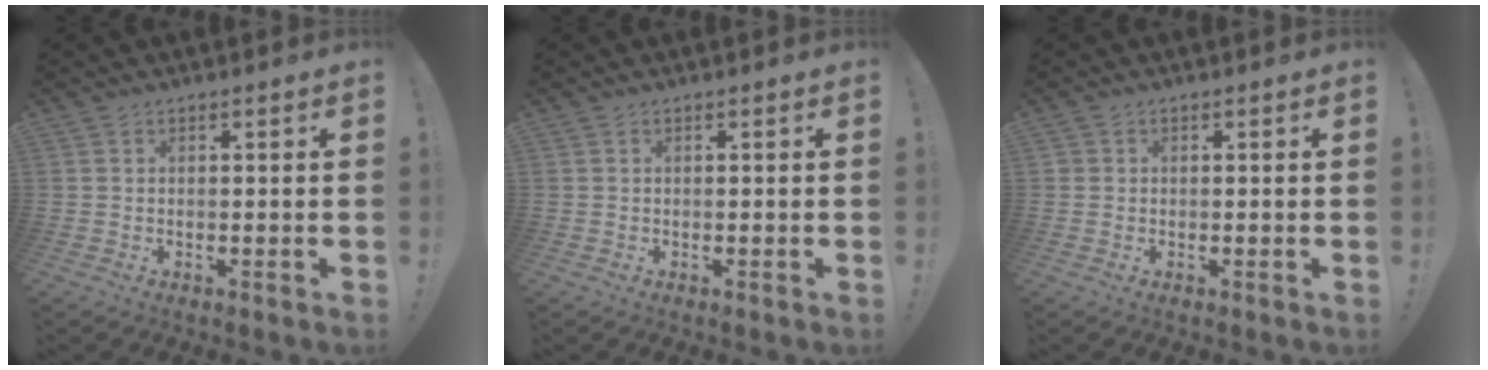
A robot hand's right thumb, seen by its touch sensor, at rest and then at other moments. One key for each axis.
{"total": 0.0}
{"total": 1.0, "fx": 0.2, "fy": 0.9, "fz": 0.2, "tx": -0.009, "ty": 0.004, "tz": 0.006}